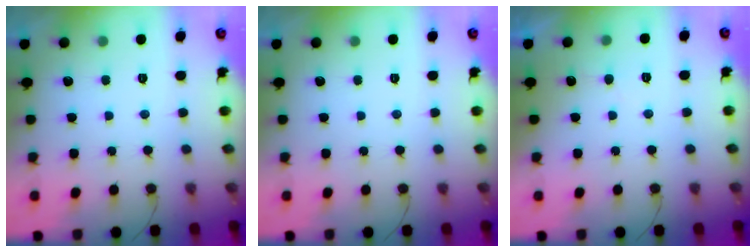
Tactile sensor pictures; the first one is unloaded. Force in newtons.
{"total": 0.0}
{"total": 3.1, "press": 3.1, "slide": 0.2}